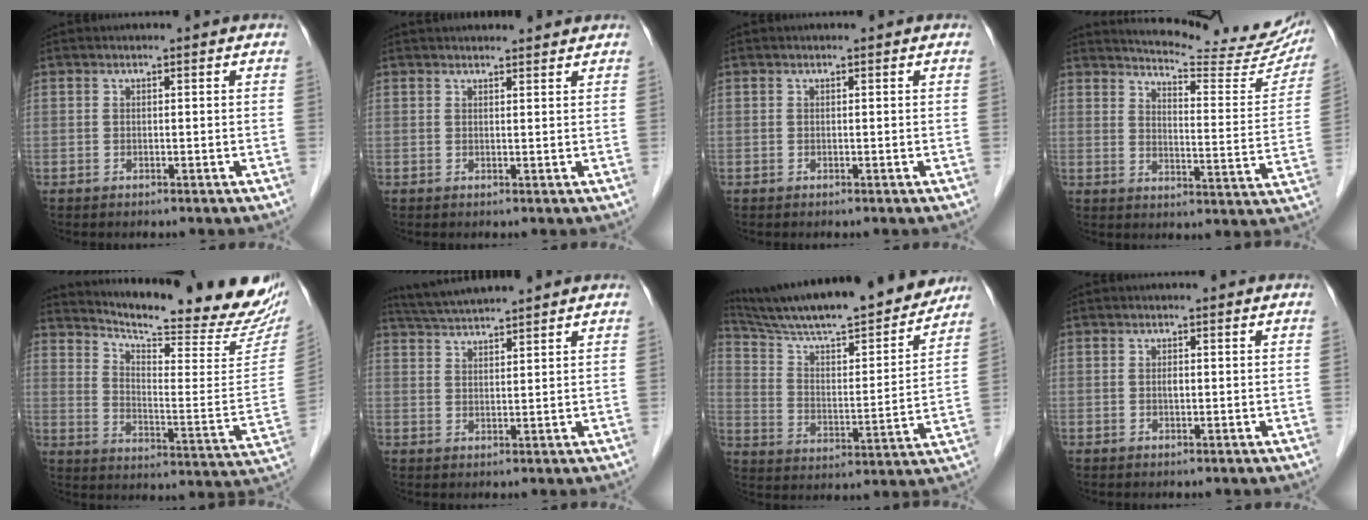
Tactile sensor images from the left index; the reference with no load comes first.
{"total": 6.8, "force": [6.5, 0.9, 1.8], "torque": [-0.015, 0.025, 0.073]}
{"total": 0.0}
{"total": 19.6, "force": [18.2, 2.7, 6.7], "torque": [-0.088, -0.063, 0.212]}
{"total": 24.7, "force": [23.0, 1.7, 9.0], "torque": [-0.141, -0.101, 0.291]}
{"total": 6.6, "force": [6.2, -0.5, 2.2], "torque": [-0.047, 0.028, 0.111]}
{"total": 23.9, "force": [21.3, 2.4, 10.5], "torque": [-0.178, -0.011, 0.318]}
{"total": 0.7, "force": [0.1, 0.3, 0.6], "torque": [-0.012, 0.001, 0.000]}